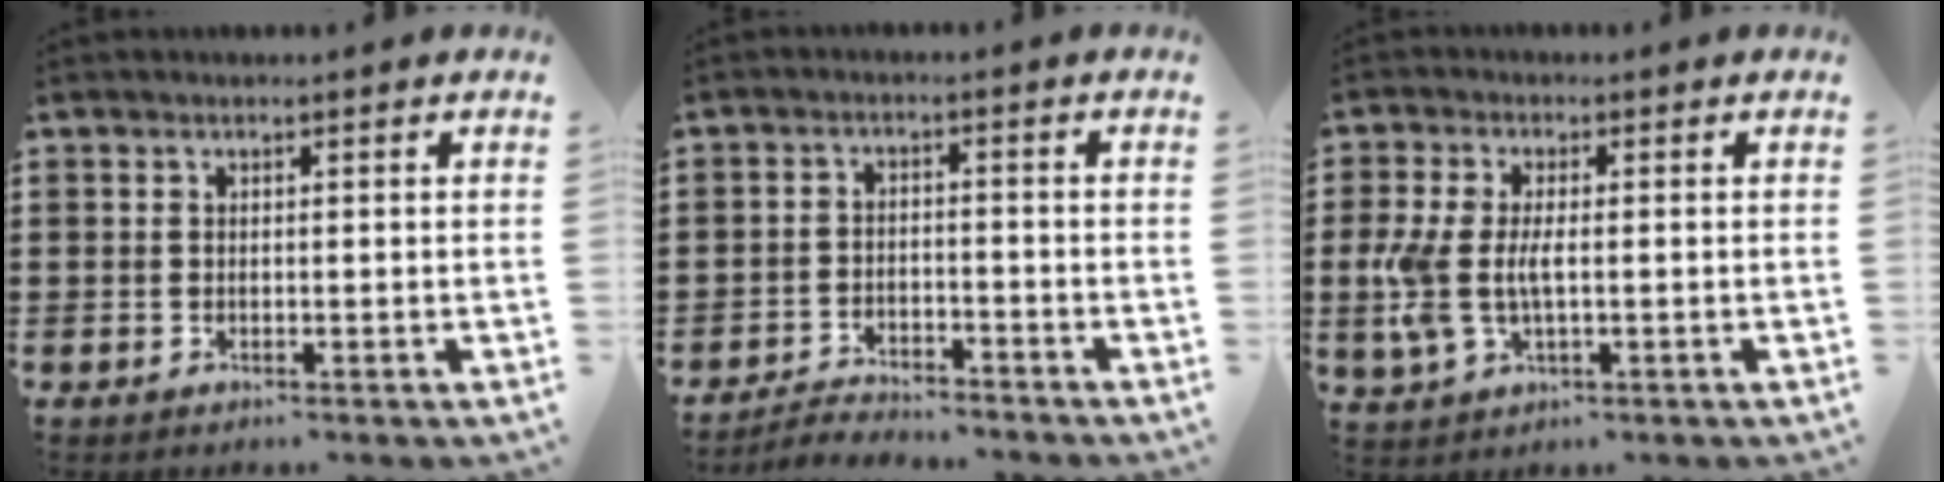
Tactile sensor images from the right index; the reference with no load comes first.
{"total": 3.2, "force": [-3.2, 0.3, 0.0], "torque": [-0.004, 0.005, -0.070]}
{"total": 6.3, "force": [-0.3, 3.1, 5.5], "torque": [-0.138, -0.006, -0.014]}